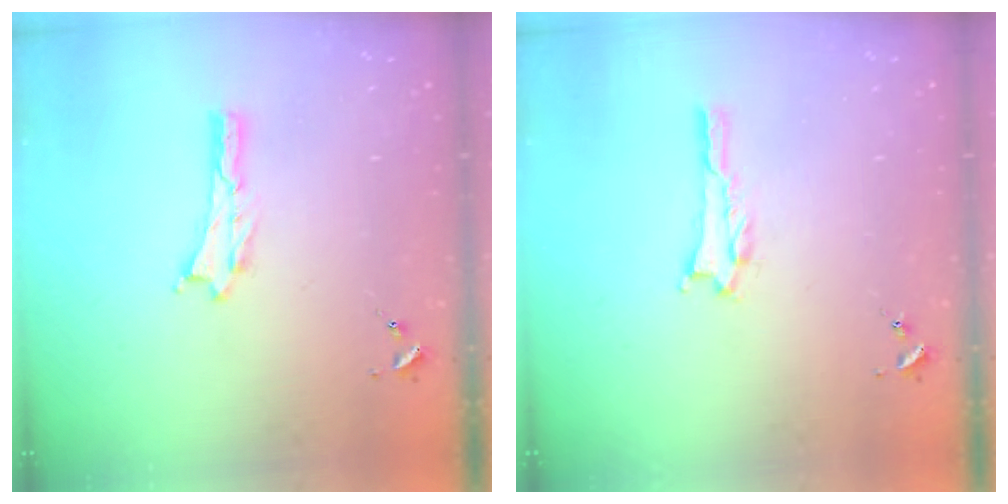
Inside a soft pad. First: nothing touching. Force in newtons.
{"total": 0.5, "press": 0.5, "slide": 0.1}